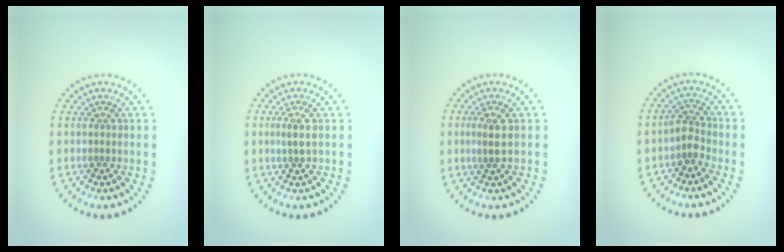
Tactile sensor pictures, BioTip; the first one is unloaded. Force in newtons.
{"total": 1.3, "press": 1.2, "slide": 0.5}
{"total": 1.6, "press": 1.4, "slide": 0.7}
{"total": 2.0, "press": 1.4, "slide": 1.4}